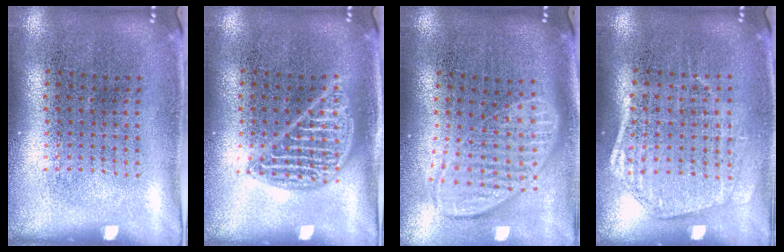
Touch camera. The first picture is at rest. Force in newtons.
{"total": 2.1, "press": 2.1, "slide": 0.3}
{"total": 1.9, "press": 1.5, "slide": 1.2}
{"total": 1.5, "press": 1.4, "slide": 0.5}